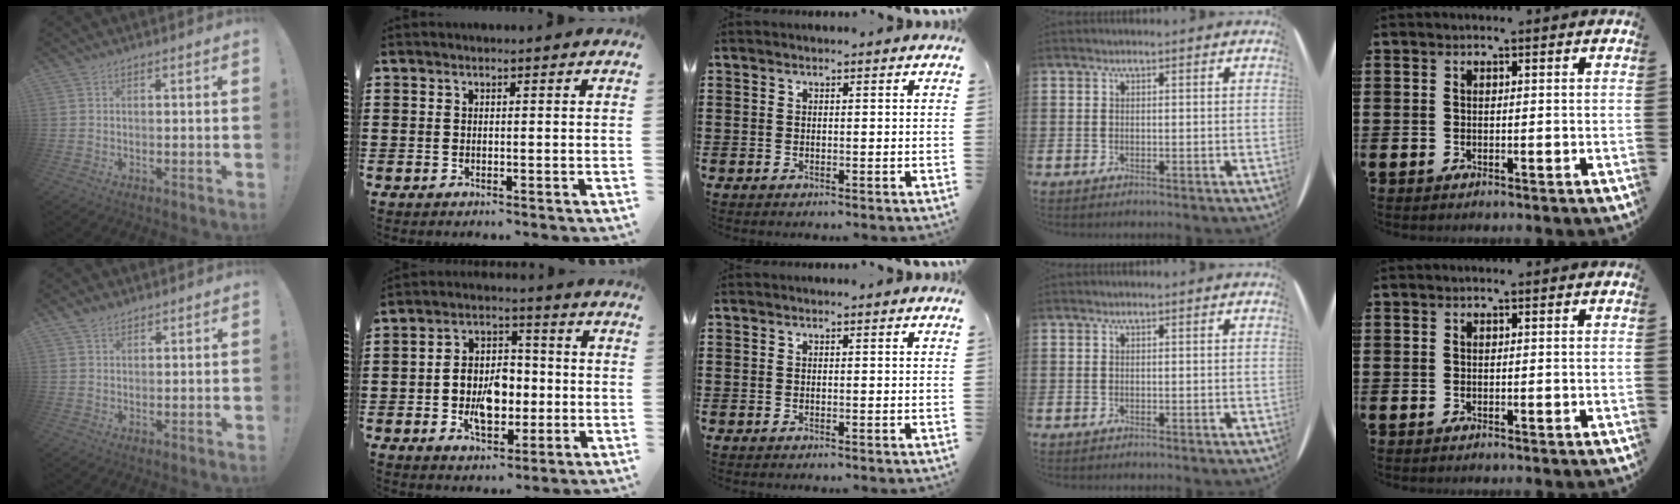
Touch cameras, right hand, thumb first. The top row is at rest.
{"thumb": {"total": 2.5, "force": [2.0, 1.2, 0.9], "torque": [-0.019, -0.007, 0.038]}, "index": {"total": 7.9, "force": [-1.5, 5.2, 5.8], "torque": [-0.103, 0.006, -0.031]}}